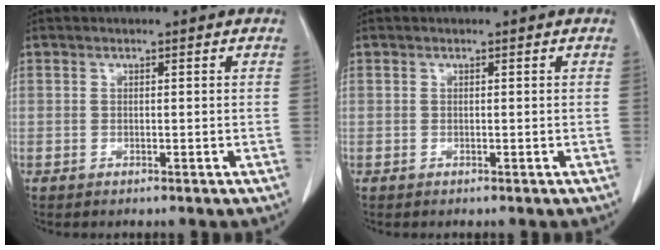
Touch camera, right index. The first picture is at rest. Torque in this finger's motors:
{"motor_torque": [0.00, 0.00, 0.00, 0.00]}